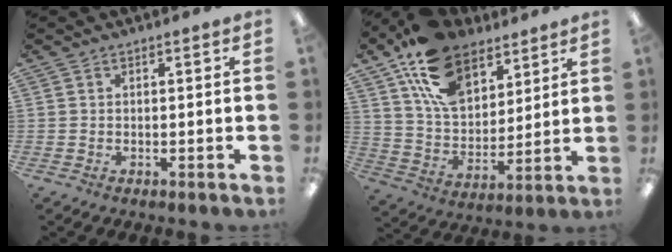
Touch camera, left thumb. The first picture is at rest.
{"total": 17.9, "force": [11.4, 10.6, 8.8], "torque": [-0.169, -0.050, 0.215]}